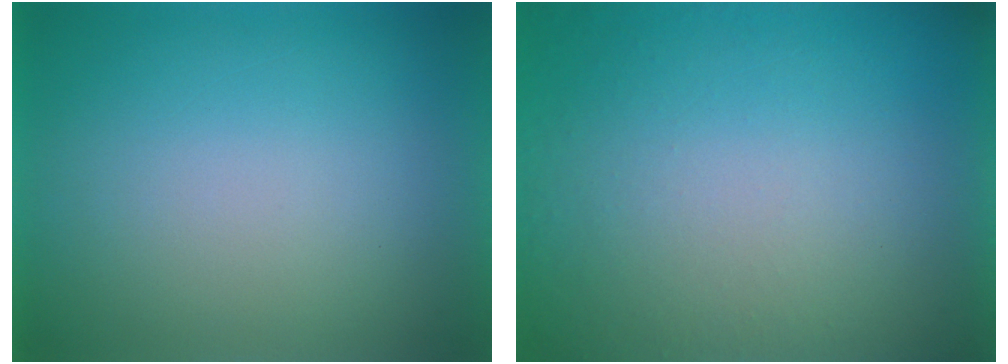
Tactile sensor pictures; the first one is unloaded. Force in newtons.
{"total": 5.0}